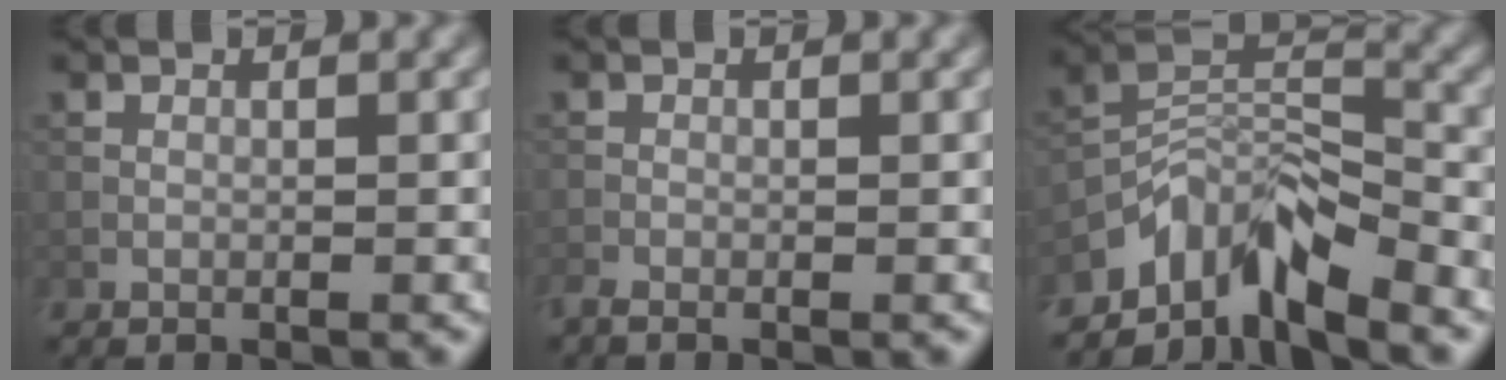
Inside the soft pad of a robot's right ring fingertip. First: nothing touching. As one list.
[{"total": 0.9, "force": [-0.8, 0.2, 0.4], "torque": [-0.011, -0.004, -0.019]}, {"total": 6.6, "force": [-5.3, 2.0, 3.3], "torque": [-0.045, -0.001, -0.108]}]